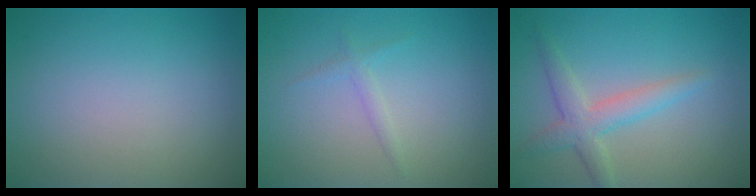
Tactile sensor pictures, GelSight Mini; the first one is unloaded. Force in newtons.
{"total": 1.0, "press": 1.0, "slide": 0.1}
{"total": 3.2, "press": 3.2, "slide": 0.1}